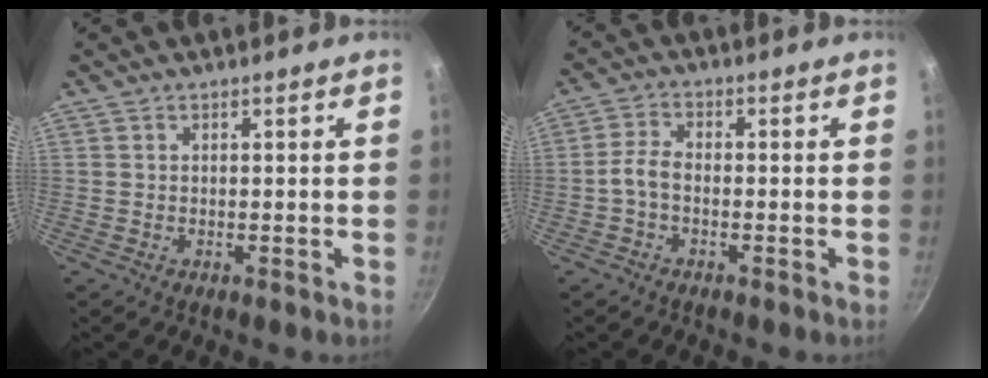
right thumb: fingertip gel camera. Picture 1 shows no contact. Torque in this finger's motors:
{"motor_torque": [-0.22, 0.13, 0.53, -0.42, 0.01]}